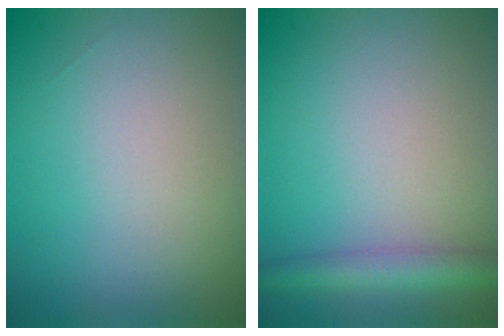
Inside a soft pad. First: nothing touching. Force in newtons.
{"total": 3.1, "press": 3.1, "slide": 0.2}